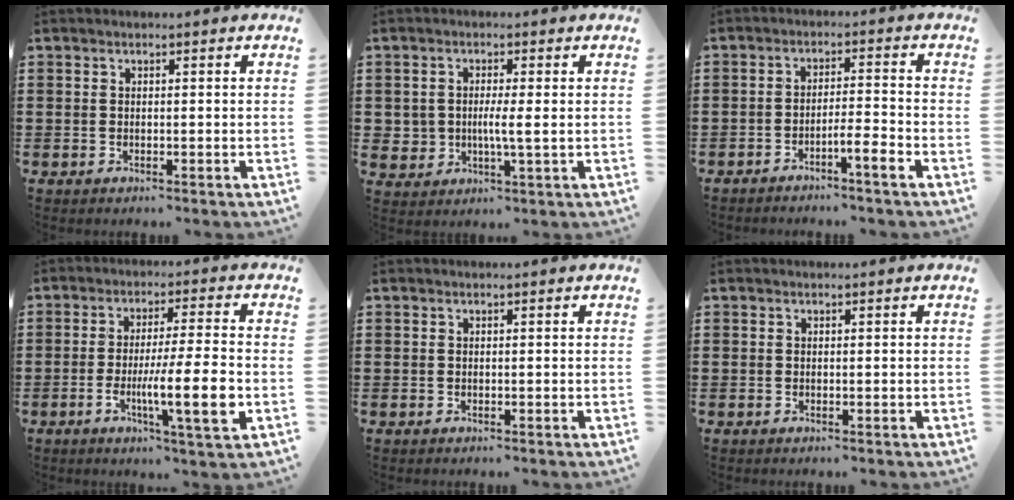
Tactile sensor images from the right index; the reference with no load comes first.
{"total": 2.9, "force": [-0.2, 1.7, 2.3], "torque": [-0.052, 0.006, -0.005]}
{"total": 3.8, "force": [-2.8, 0.0, 2.6], "torque": [-0.045, 0.001, -0.052]}
{"total": 11.0, "force": [-2.7, 0.9, 10.6], "torque": [-0.187, -0.014, -0.047]}
{"total": 0.0}
{"total": 0.0}